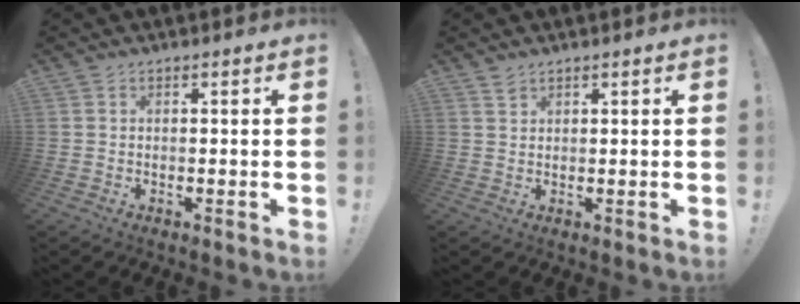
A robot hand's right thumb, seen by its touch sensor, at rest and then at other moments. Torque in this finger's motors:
{"motor_torque": [-0.18, -0.02, -0.15, 0.15, 0.02]}